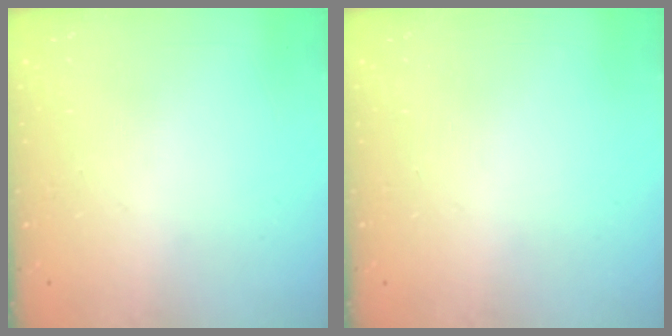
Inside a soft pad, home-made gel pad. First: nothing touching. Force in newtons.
{"total": 0.0}